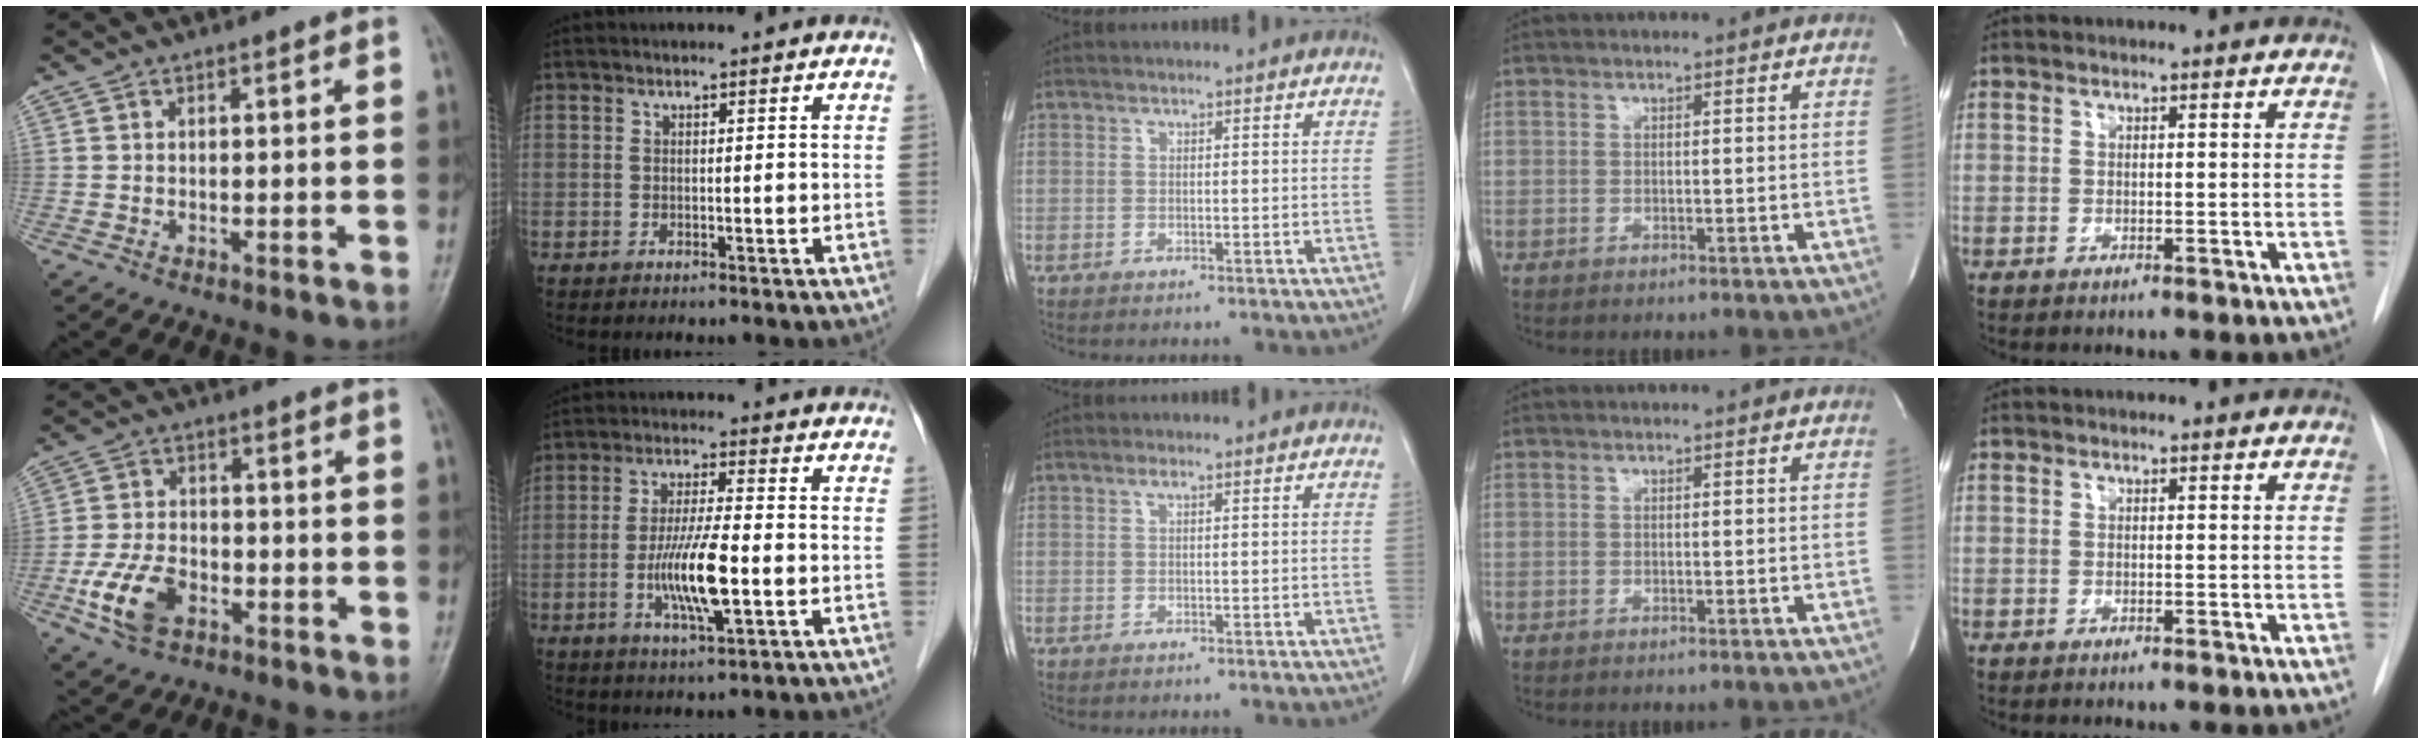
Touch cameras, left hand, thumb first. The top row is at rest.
{"thumb": {"total": 9.4, "force": [-3.8, 6.0, 6.2], "torque": [-0.118, 0.014, -0.071]}, "index": {"total": 8.8, "force": [-2.2, 0.9, 8.5], "torque": [-0.164, -0.010, -0.047]}, "middle": {"total": 0.6, "force": [0.3, 0.1, 0.5], "torque": [-0.010, 0.002, 0.005]}}